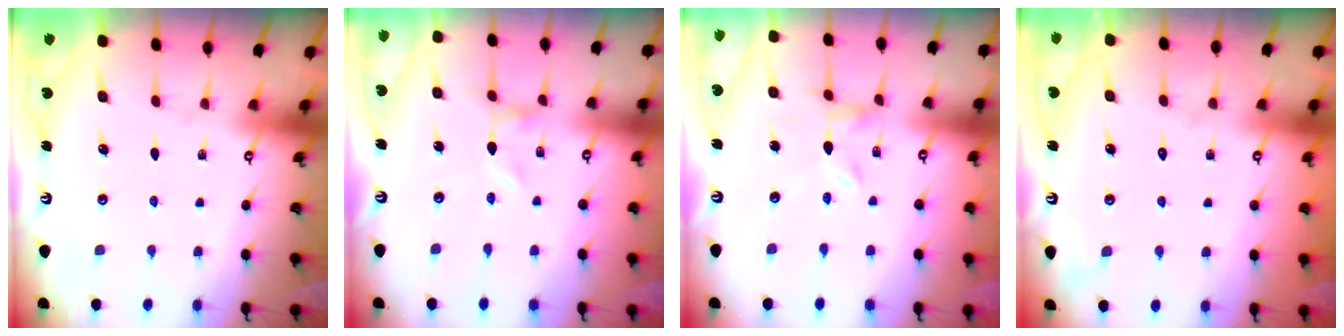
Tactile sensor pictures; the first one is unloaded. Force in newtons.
{"total": 0.0}
{"total": 0.0}
{"total": 1.6, "press": 1.6, "slide": 0.2}